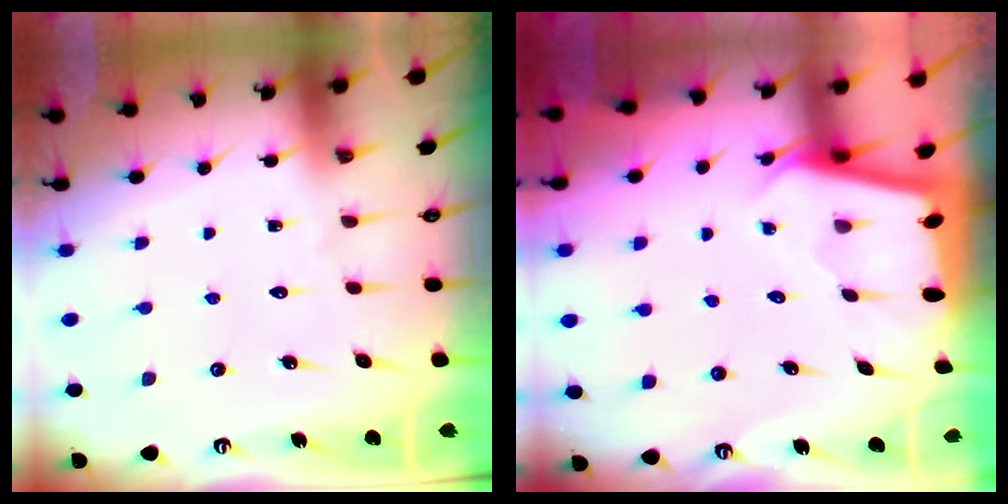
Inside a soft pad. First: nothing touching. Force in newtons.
{"total": 2.0, "press": 2.0, "slide": 0.2}